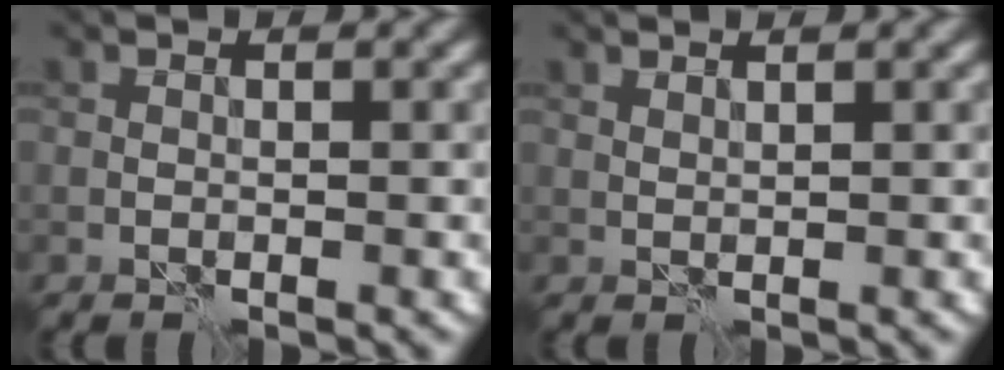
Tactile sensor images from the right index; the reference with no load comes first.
{"total": 1.0, "force": [0.9, 0.1, 0.4], "torque": [-0.007, -0.001, 0.012]}